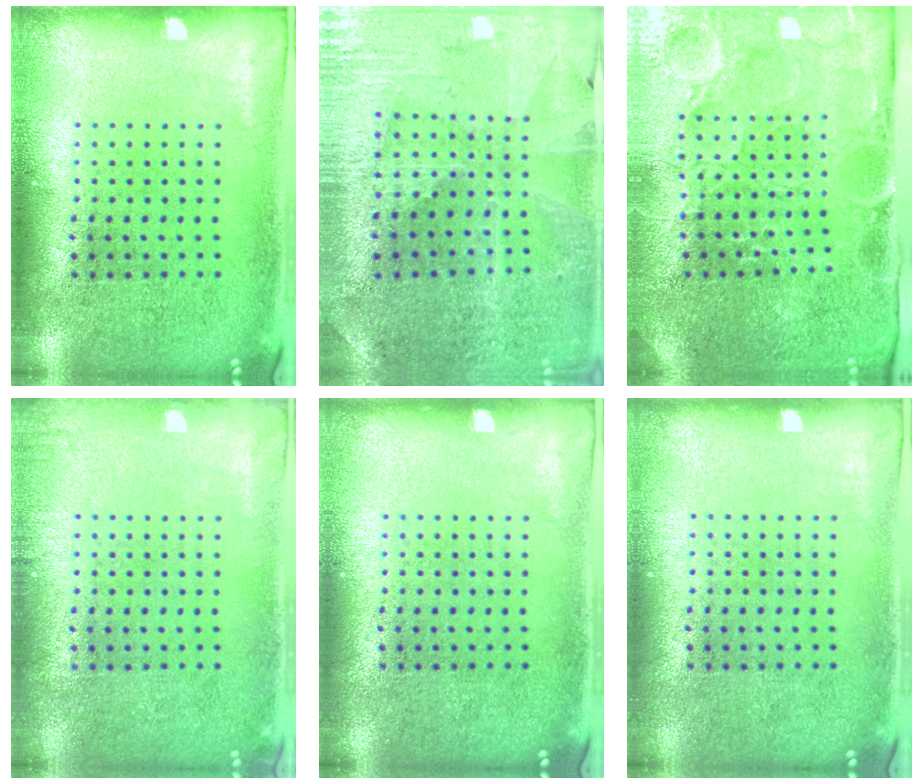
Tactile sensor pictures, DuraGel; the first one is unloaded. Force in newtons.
{"total": 1.7, "press": 1.7, "slide": 0.3}
{"total": 3.8, "press": 3.8, "slide": 0.4}
{"total": 0.7, "press": 0.7, "slide": 0.1}
{"total": 0.0}
{"total": 0.0}